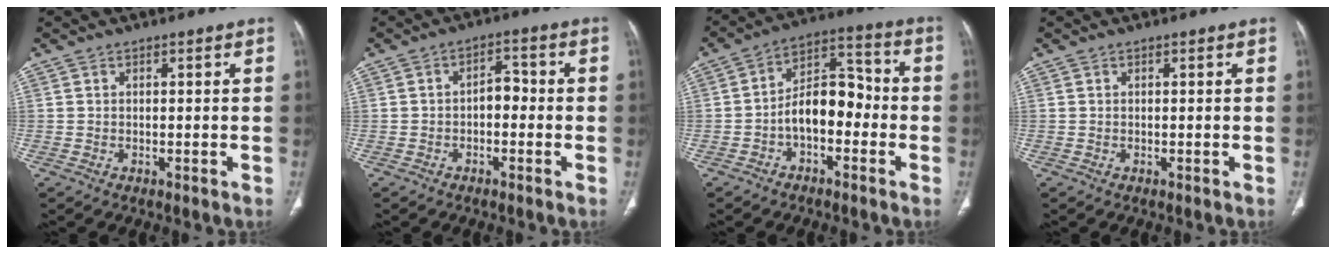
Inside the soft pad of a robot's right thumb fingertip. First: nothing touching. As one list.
[{"total": 3.8, "force": [-0.9, 2.4, 2.8], "torque": [-0.029, 0.020, -0.021]}, {"total": 10.2, "force": [-2.6, 6.1, 7.8], "torque": [-0.103, 0.047, -0.054]}, {"total": 0.0}]